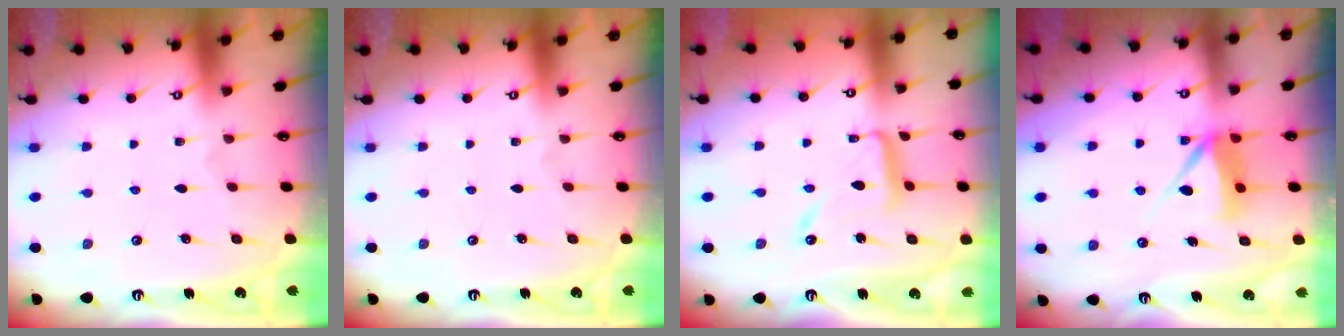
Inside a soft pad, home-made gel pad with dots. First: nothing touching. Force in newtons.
{"total": 0.0}
{"total": 11.5, "press": 11.5, "slide": 1.1}
{"total": 7.1, "press": 7.0, "slide": 0.8}